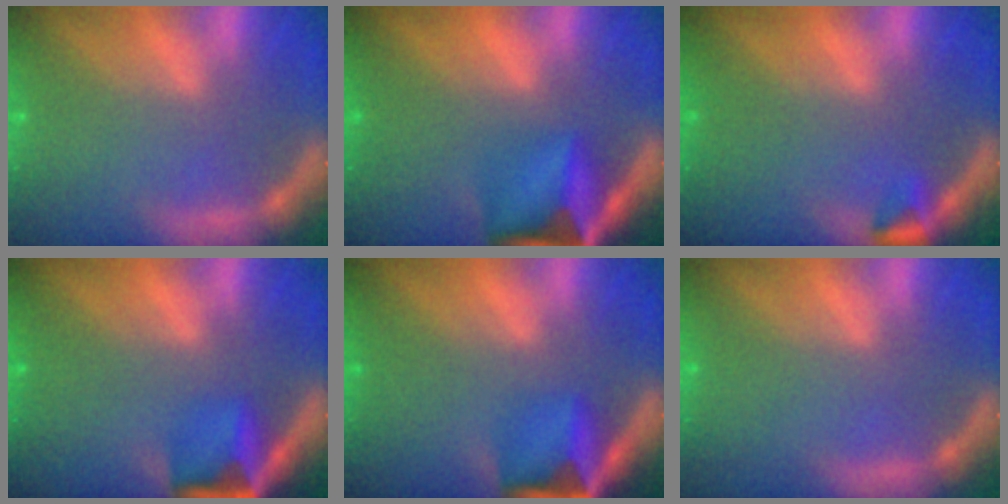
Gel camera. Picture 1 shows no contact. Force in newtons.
{"total": 8.4}
{"total": 1.5}
{"total": 4.9}
{"total": 6.0}
{"total": 0.0}